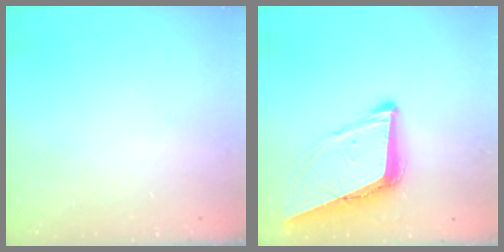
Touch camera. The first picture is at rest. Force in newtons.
{"total": 10.9, "press": 10.3, "slide": 3.6}